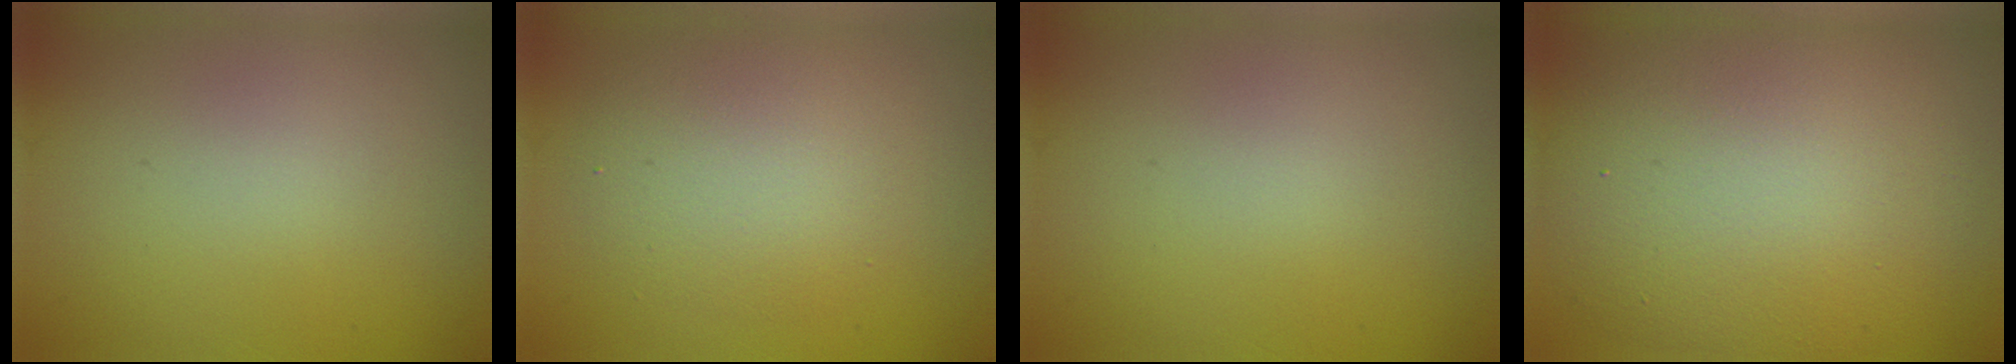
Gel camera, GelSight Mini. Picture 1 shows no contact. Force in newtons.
{"total": 2.5, "press": 2.5, "slide": 0.4}
{"total": 0.0}
{"total": 11.9, "press": 11.9, "slide": 1.0}